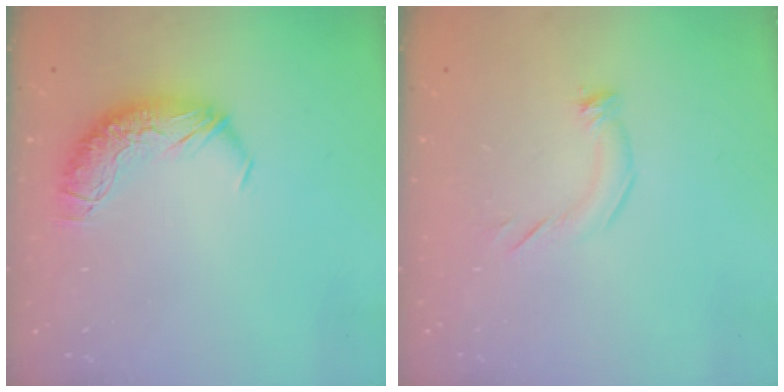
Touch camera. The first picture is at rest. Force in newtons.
{"total": 4.0, "press": 3.9, "slide": 0.7}